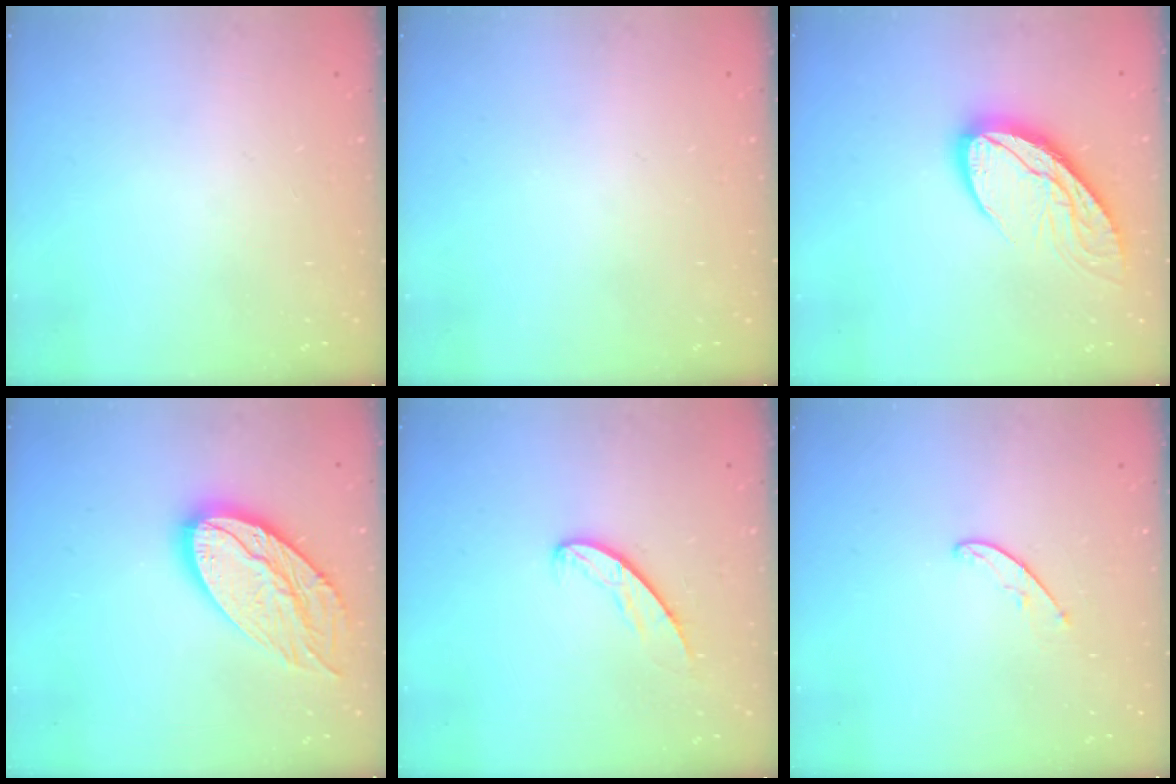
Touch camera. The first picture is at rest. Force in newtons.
{"total": 0.0}
{"total": 12.7, "press": 12.6, "slide": 1.2}
{"total": 18.7, "press": 18.7, "slide": 1.6}
{"total": 5.9, "press": 5.9, "slide": 0.4}
{"total": 5.1, "press": 5.0, "slide": 0.4}